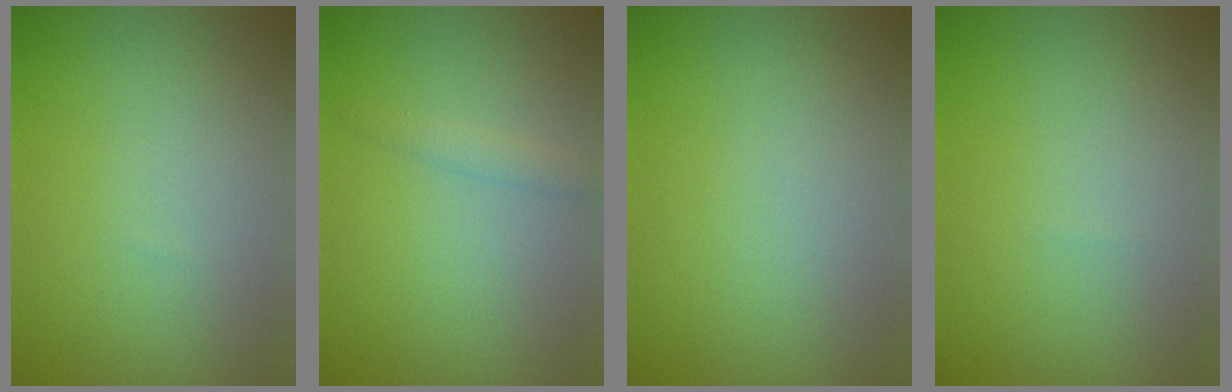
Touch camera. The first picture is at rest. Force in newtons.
{"total": 1.3, "press": 1.3, "slide": 0.0}
{"total": 0.0}
{"total": 0.0}